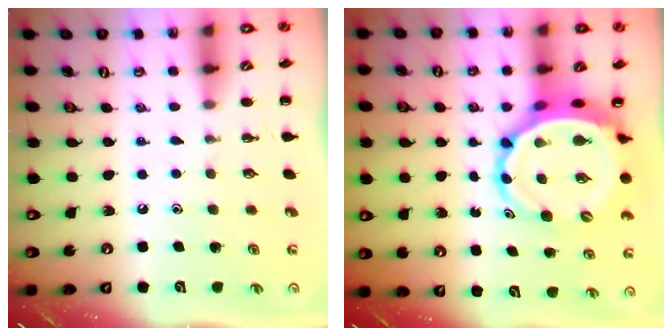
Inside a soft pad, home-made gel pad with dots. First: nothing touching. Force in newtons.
{"total": 9.0, "press": 8.6, "slide": 2.4}